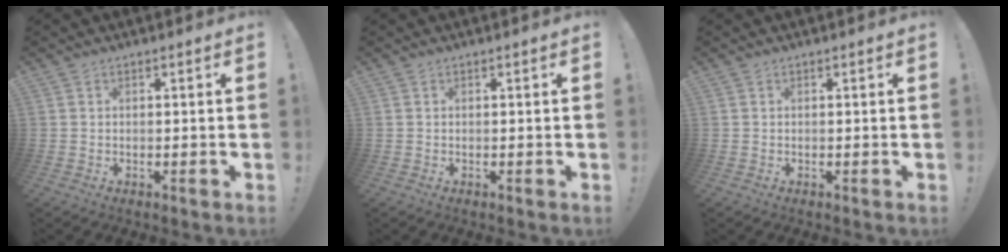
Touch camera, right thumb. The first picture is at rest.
{"total": 0.0}
{"total": 0.0}